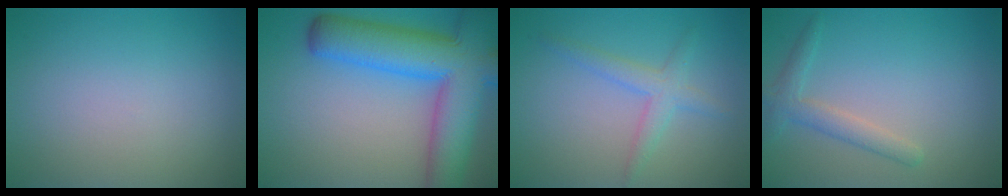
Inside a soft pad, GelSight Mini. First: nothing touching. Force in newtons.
{"total": 11.5, "press": 11.5, "slide": 0.6}
{"total": 2.4, "press": 2.4, "slide": 0.1}
{"total": 2.2, "press": 2.2, "slide": 0.1}